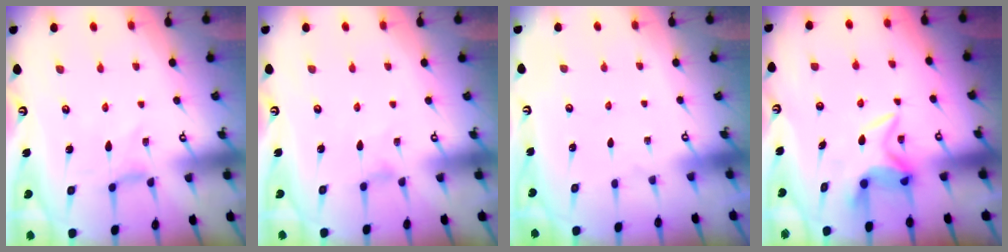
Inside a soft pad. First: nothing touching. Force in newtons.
{"total": 1.0, "press": 1.0, "slide": 0.1}
{"total": 0.0}
{"total": 6.6, "press": 6.6, "slide": 0.3}